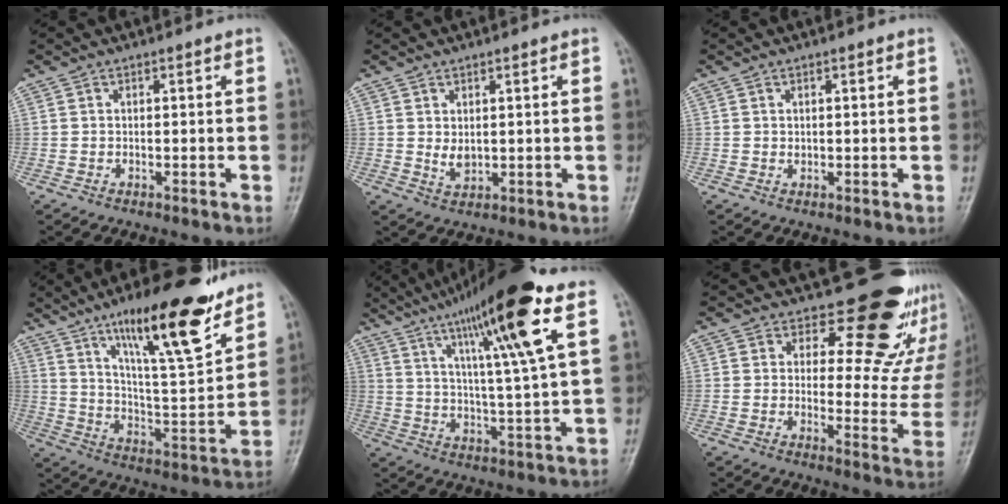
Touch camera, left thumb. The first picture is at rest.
{"total": 3.4, "force": [1.0, 1.9, 2.7], "torque": [-0.039, -0.015, 0.025]}
{"total": 1.3, "force": [0.7, 0.7, 1.0], "torque": [-0.011, -0.003, 0.013]}
{"total": 21.7, "force": [14.3, 5.0, 15.6], "torque": [-0.215, -0.072, 0.236]}
{"total": 19.5, "force": [10.2, 1.2, 16.6], "torque": [-0.269, -0.024, 0.167]}
{"total": 18.6, "force": [14.1, 8.9, 8.2], "torque": [-0.050, -0.106, 0.157]}